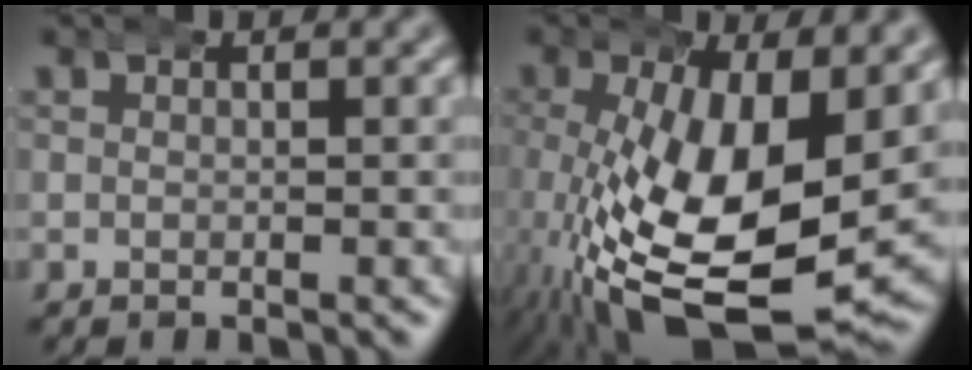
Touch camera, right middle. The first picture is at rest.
{"total": 13.2, "force": [-3.0, 5.8, 11.5], "torque": [-0.219, -0.064, -0.009]}